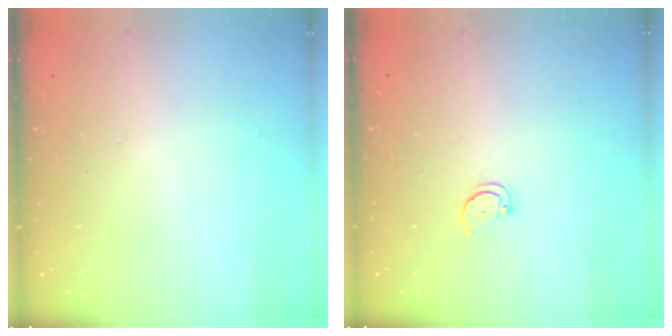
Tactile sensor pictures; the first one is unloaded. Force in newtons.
{"total": 2.3, "press": 2.3, "slide": 0.2}